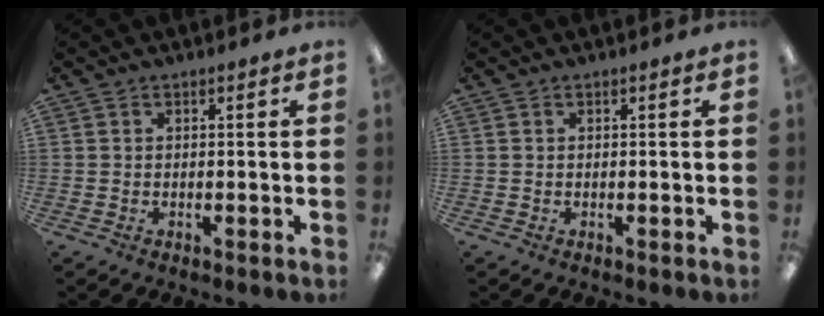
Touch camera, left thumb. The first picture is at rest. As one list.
[{"total": 0.0}]